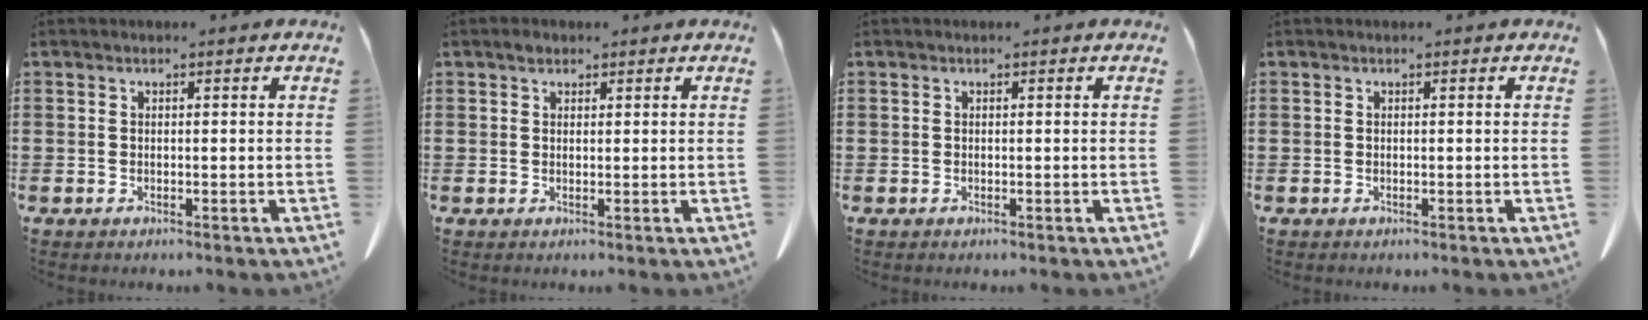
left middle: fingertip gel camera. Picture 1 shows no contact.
{"total": 1.2, "force": [0.9, 0.7, 0.4], "torque": [-0.002, 0.002, 0.014]}
{"total": 0.0}
{"total": 0.0}